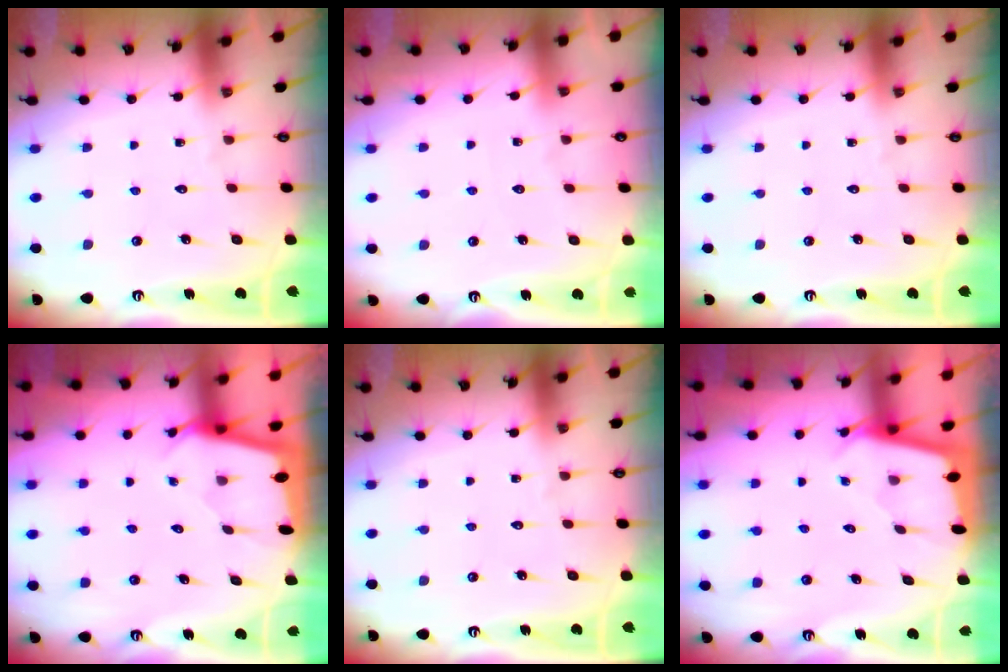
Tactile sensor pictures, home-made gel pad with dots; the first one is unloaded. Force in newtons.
{"total": 1.8, "press": 1.8, "slide": 0.3}
{"total": 0.0}
{"total": 1.7, "press": 1.6, "slide": 0.2}
{"total": 0.0}
{"total": 1.9, "press": 1.9, "slide": 0.2}